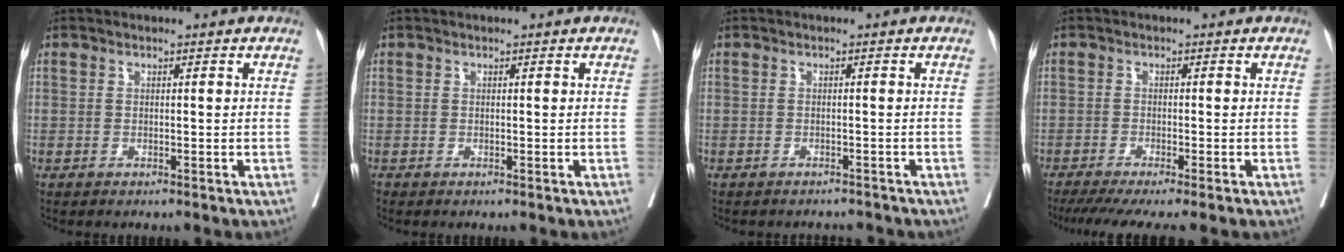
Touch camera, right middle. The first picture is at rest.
{"total": 0.0}
{"total": 3.6, "force": [-3.5, 0.9, 0.3], "torque": [0.001, -0.001, -0.041]}
{"total": 8.4, "force": [-6.9, -0.2, 4.9], "torque": [-0.056, -0.017, -0.106]}